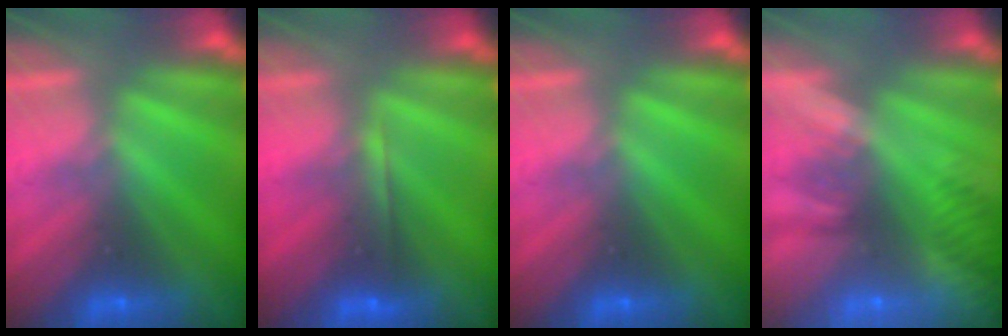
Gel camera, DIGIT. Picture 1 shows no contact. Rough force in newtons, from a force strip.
{"total": 1.8}
{"total": 0.0}
{"total": 7.6}